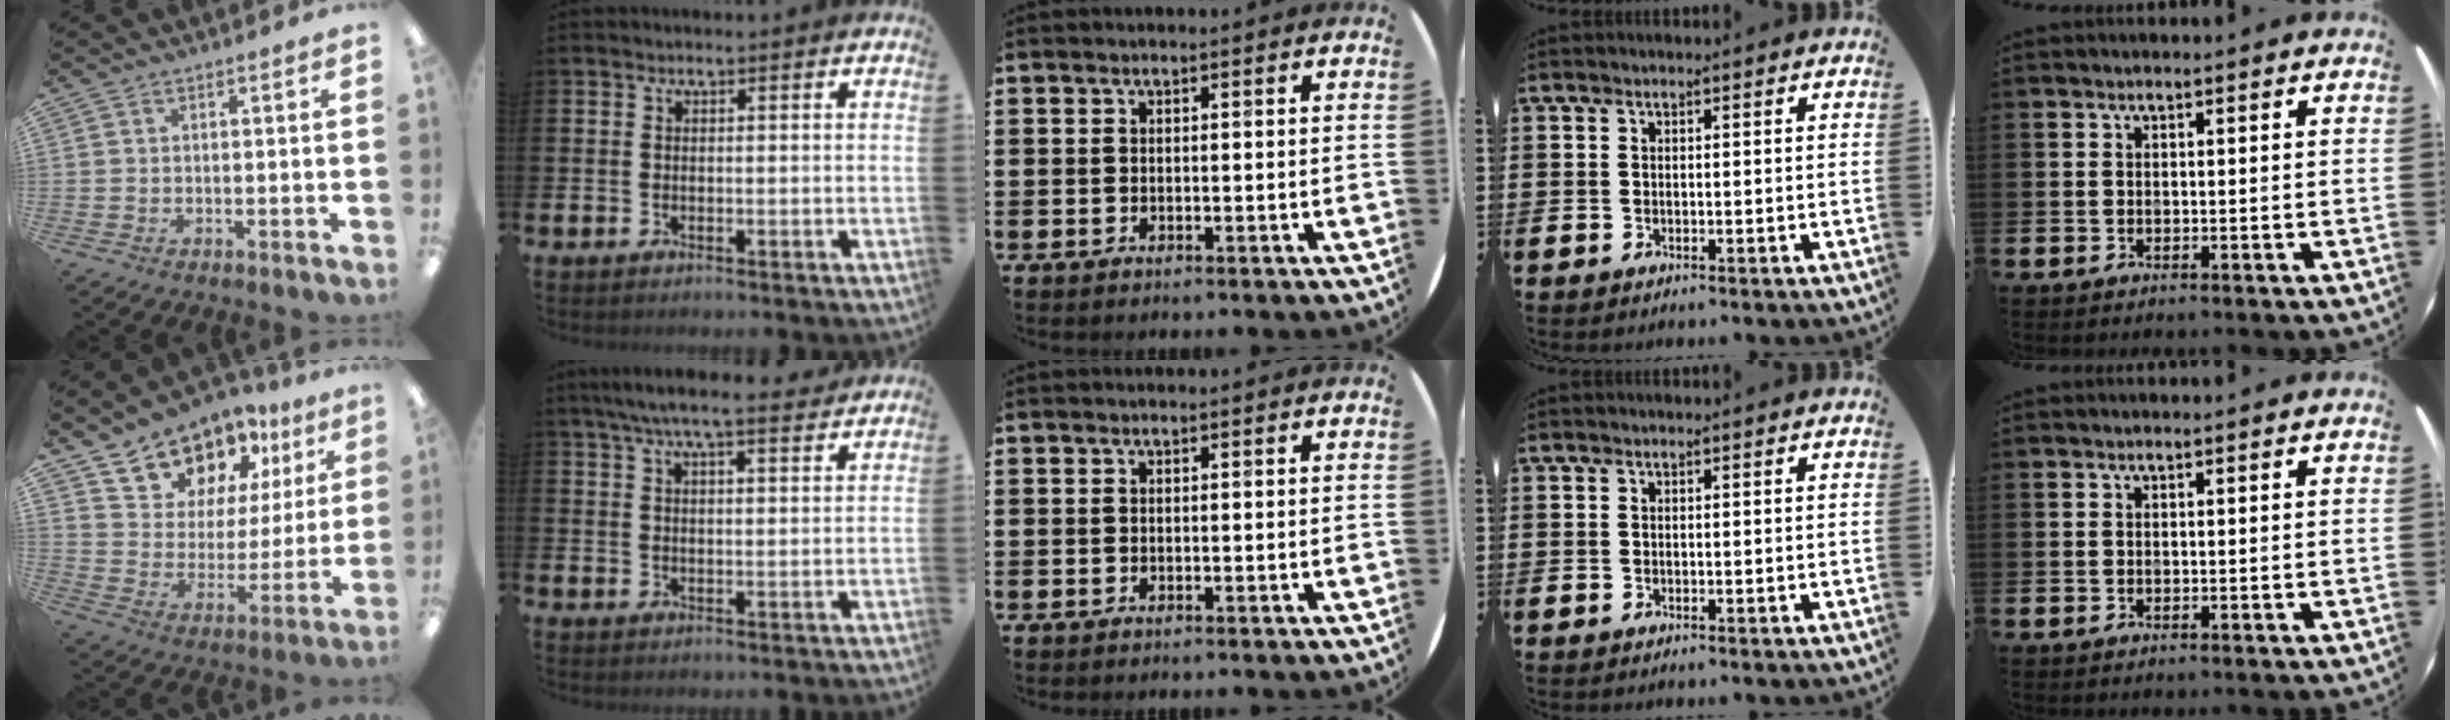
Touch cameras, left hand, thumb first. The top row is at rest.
{"thumb": {"total": 14.2, "force": [11.8, 7.4, 2.7], "torque": [-0.072, -0.090, 0.223]}, "index": {"total": 6.6, "force": [6.0, 0.8, 2.8], "torque": [-0.066, -0.016, 0.108]}}